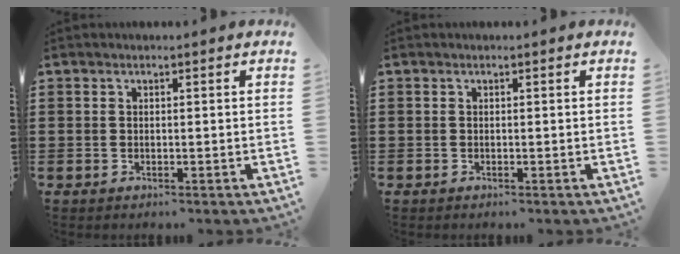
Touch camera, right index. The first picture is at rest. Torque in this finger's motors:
{"motor_torque": [0.60, 0.14, 0.05, 0.02]}